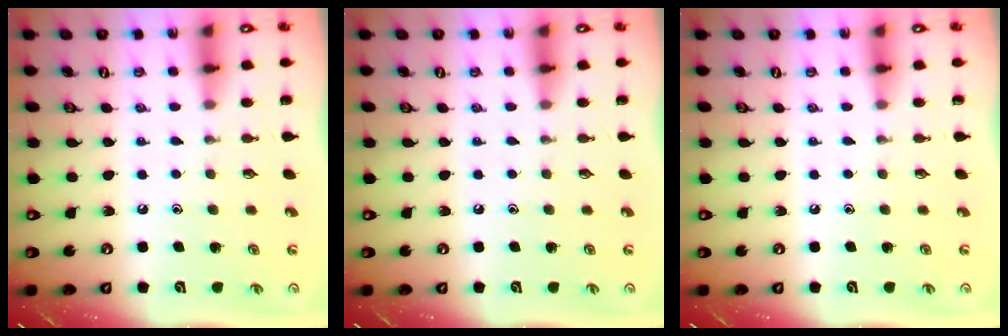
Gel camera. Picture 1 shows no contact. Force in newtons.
{"total": 0.0}
{"total": 0.0}